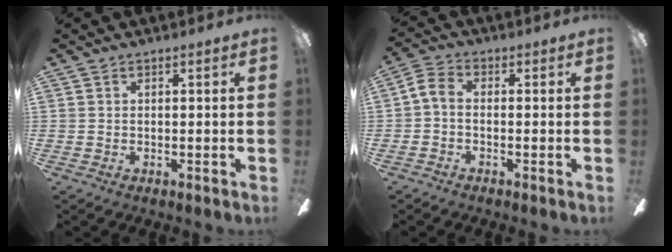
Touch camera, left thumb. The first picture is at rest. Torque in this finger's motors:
{"motor_torque": [0.06, 0.20, 0.43, 0.20, 0.09]}